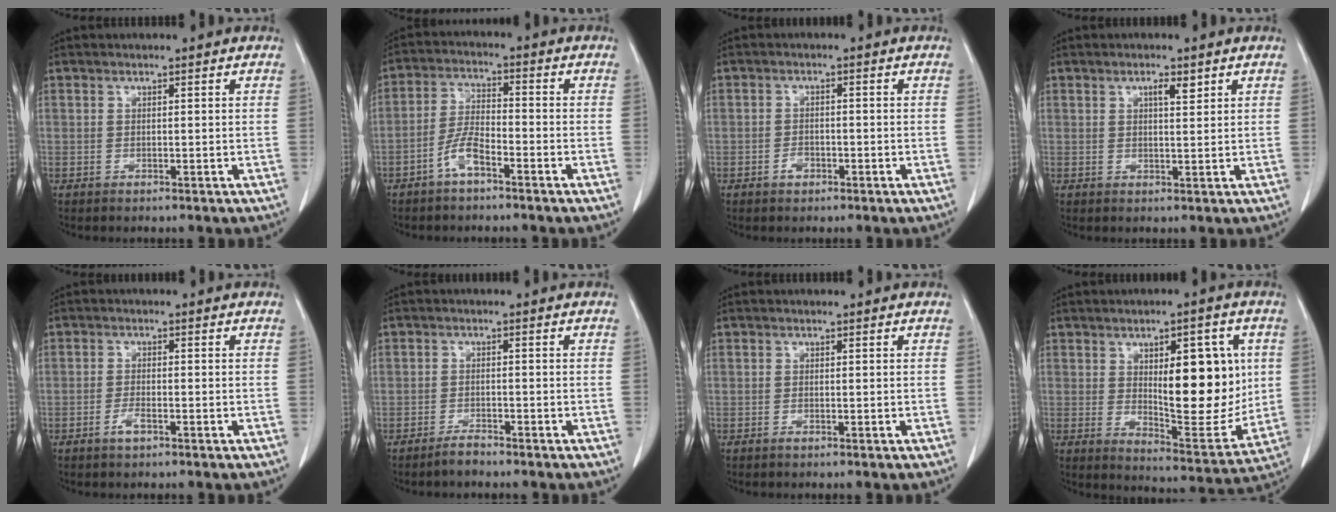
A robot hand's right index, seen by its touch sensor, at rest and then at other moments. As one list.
[{"total": 5.1, "force": [-3.2, 1.3, 3.8], "torque": [-0.083, 0.007, -0.065]}, {"total": 1.8, "force": [-1.1, 1.1, 1.0], "torque": [-0.014, 0.005, -0.018]}, {"total": 2.1, "force": [1.2, 0.5, 1.7], "torque": [-0.030, -0.002, 0.020]}, {"total": 2.2, "force": [-1.3, 0.5, 1.7], "torque": [-0.034, 0.000, -0.026]}, {"total": 2.0, "force": [-1.8, 0.5, 0.5], "torque": [-0.005, 0.001, -0.032]}, {"total": 0.0}, {"total": 14.4, "force": [2.3, 5.1, 13.3], "torque": [-0.179, -0.007, 0.046]}]